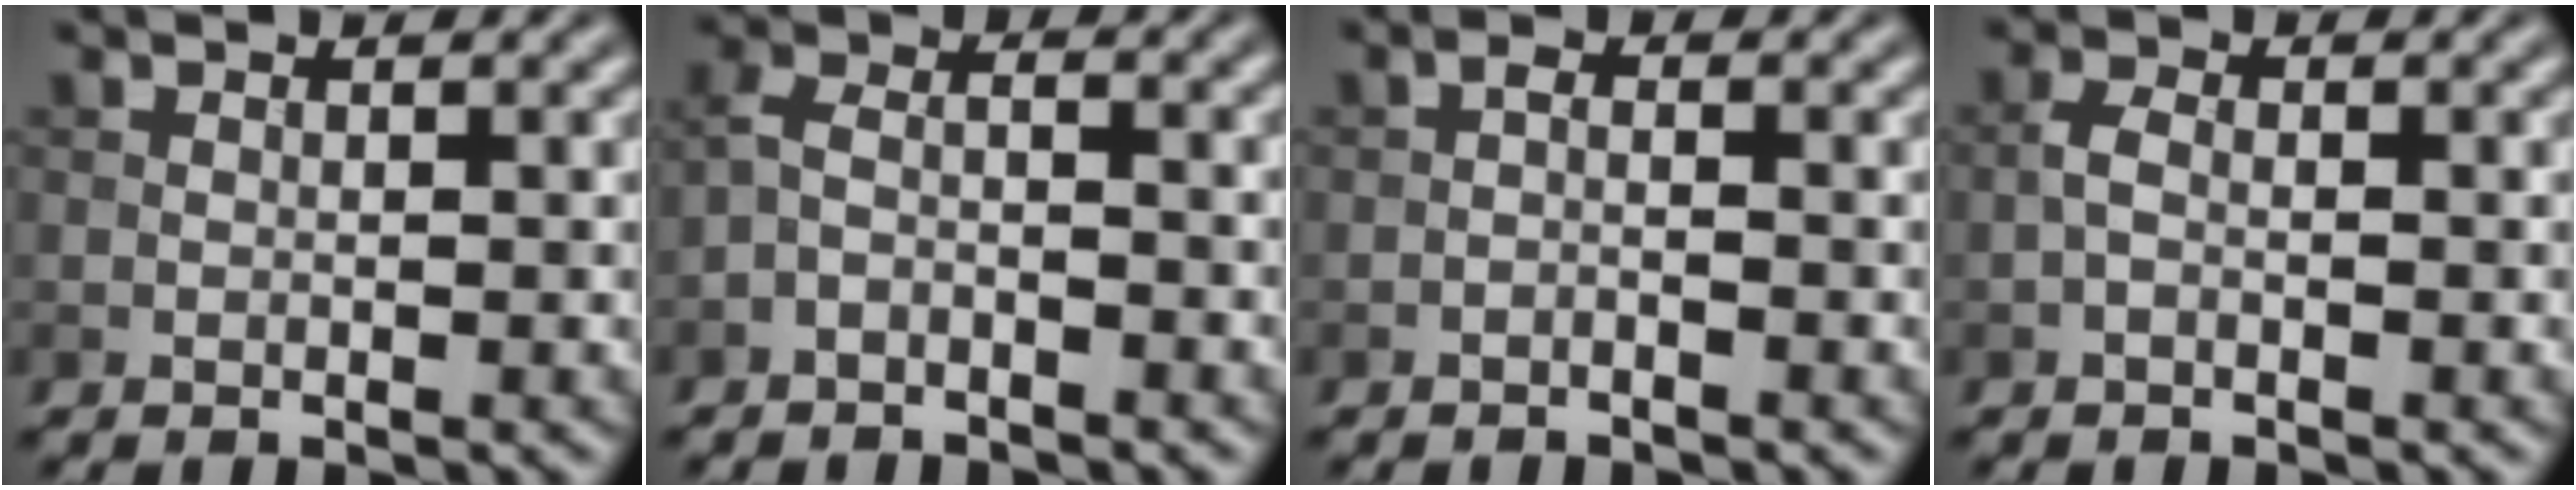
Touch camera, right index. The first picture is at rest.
{"total": 2.7, "force": [-1.6, 1.2, 1.8], "torque": [-0.040, 0.004, -0.043]}
{"total": 1.0, "force": [-0.7, 0.1, 0.7], "torque": [-0.014, 0.002, -0.016]}
{"total": 1.4, "force": [-0.6, 0.6, 1.1], "torque": [-0.025, 0.002, -0.017]}